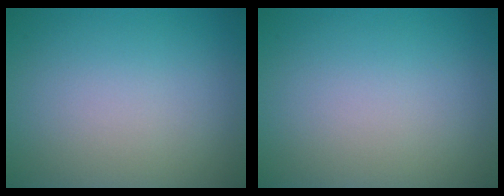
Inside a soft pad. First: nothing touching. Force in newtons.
{"total": 0.0}